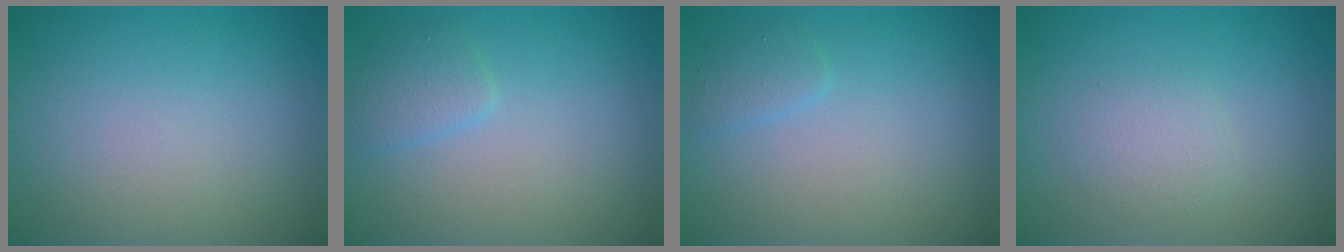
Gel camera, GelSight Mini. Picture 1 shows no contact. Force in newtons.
{"total": 1.7, "press": 1.7, "slide": 0.0}
{"total": 1.1, "press": 1.1, "slide": 0.1}
{"total": 1.5, "press": 1.5, "slide": 0.0}